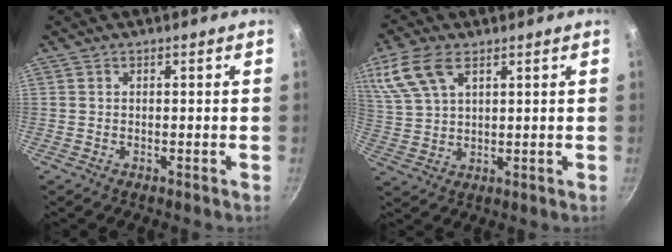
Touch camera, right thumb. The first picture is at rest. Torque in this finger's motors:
{"motor_torque": [-0.50, 0.84, -0.34, 0.18, 0.31]}